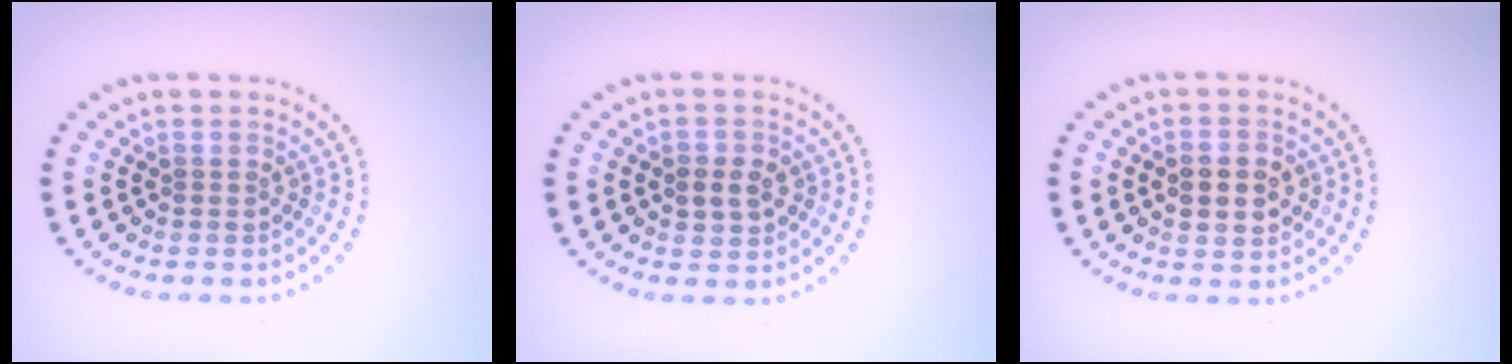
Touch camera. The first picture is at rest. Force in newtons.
{"total": 2.4, "press": 2.4, "slide": 0.4}
{"total": 3.7, "press": 3.7, "slide": 0.2}